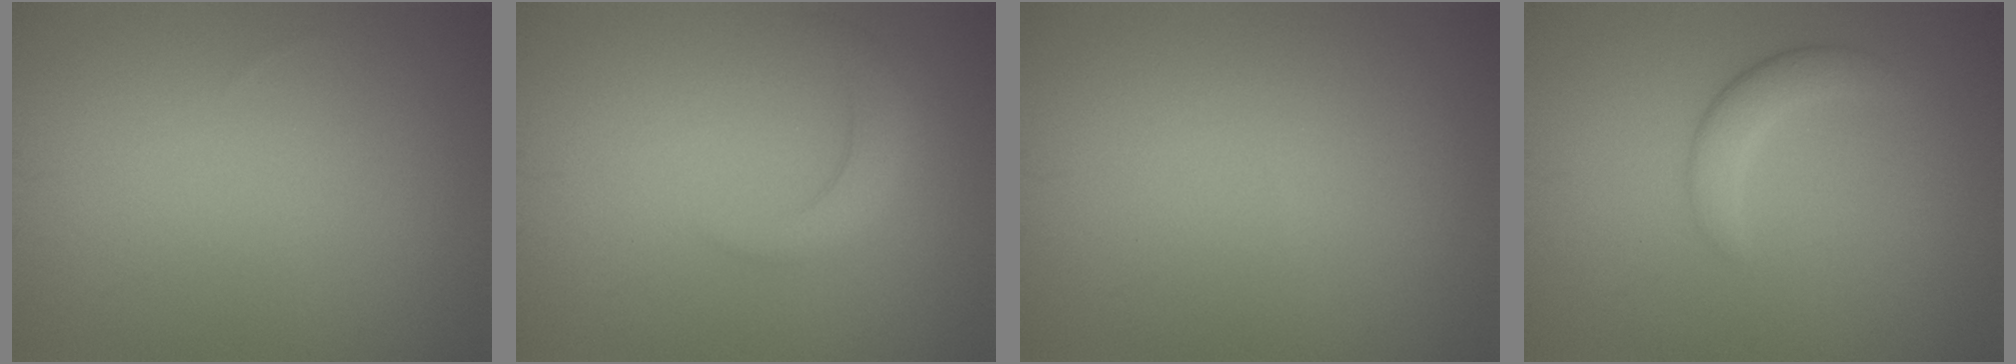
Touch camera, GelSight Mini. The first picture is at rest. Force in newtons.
{"total": 2.2, "press": 2.2, "slide": 0.3}
{"total": 0.0}
{"total": 2.2, "press": 2.2, "slide": 0.1}